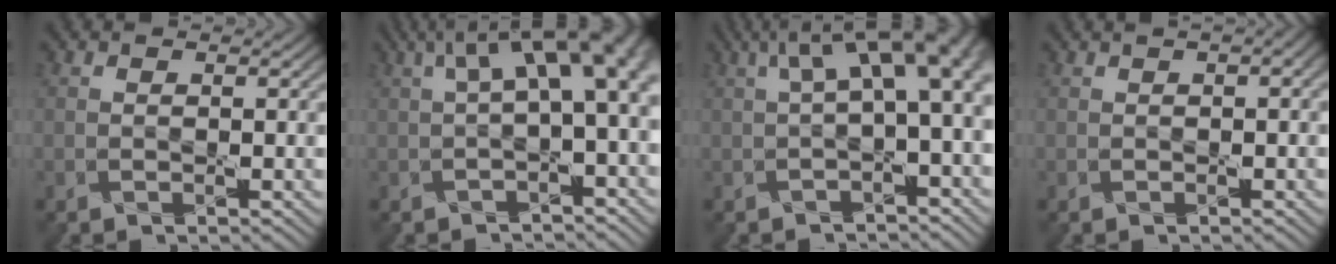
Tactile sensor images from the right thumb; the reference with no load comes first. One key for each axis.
{"total": 9.9, "fx": 2.4, "fy": 3.8, "fz": 8.8, "tx": -0.130, "ty": 0.015, "tz": 0.041}
{"total": 10.1, "fx": 2.5, "fy": 3.9, "fz": 8.9, "tx": -0.137, "ty": 0.014, "tz": 0.044}
{"total": 3.3, "fx": 1.2, "fy": 1.5, "fz": 2.7, "tx": -0.033, "ty": 0.012, "tz": 0.001}